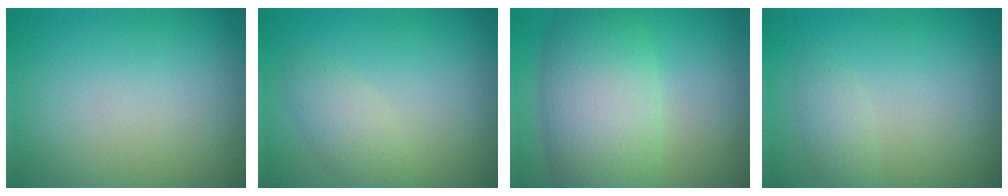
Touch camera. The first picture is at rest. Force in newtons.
{"total": 2.1, "press": 2.1, "slide": 0.1}
{"total": 8.4, "press": 8.4, "slide": 0.6}
{"total": 1.3, "press": 1.3, "slide": 0.1}